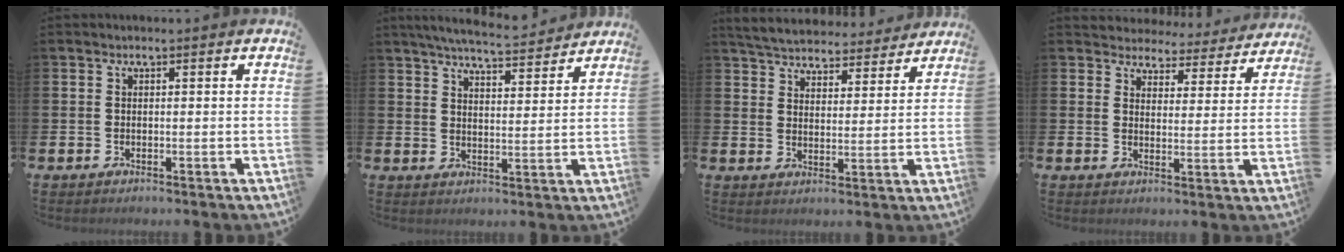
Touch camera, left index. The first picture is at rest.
{"total": 6.1, "force": [6.0, 0.3, 1.4], "torque": [-0.028, -0.040, 0.103]}
{"total": 5.5, "force": [5.4, 1.0, 0.4], "torque": [-0.038, -0.034, 0.095]}
{"total": 3.9, "force": [3.7, 1.2, -0.2], "torque": [-0.008, -0.037, 0.058]}